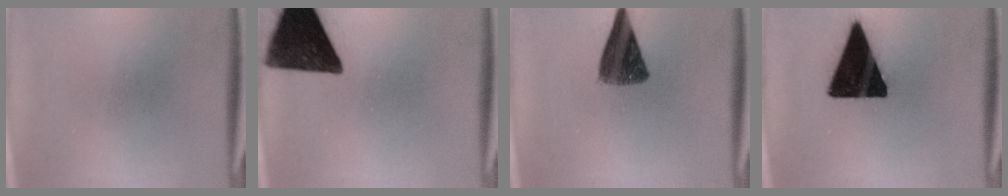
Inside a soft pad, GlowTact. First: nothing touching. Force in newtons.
{"total": 16.1}
{"total": 9.0}
{"total": 19.9}